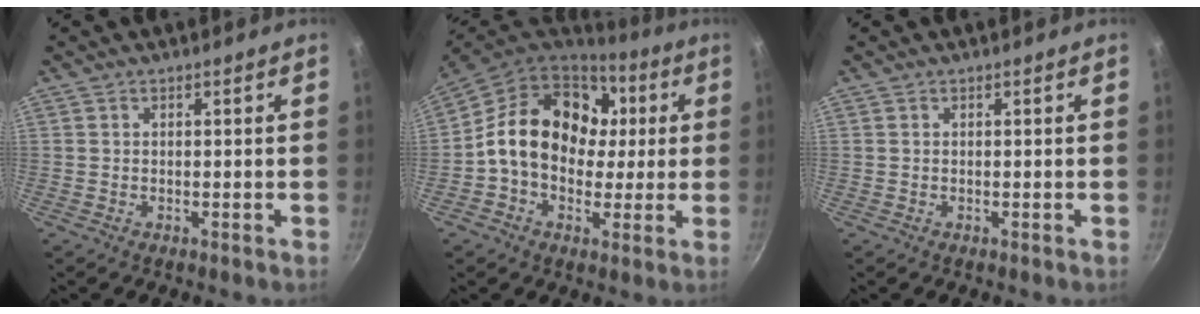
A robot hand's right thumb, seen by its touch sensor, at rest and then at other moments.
{"total": 19.7, "force": [2.4, 15.2, 12.2], "torque": [-0.171, 0.029, 0.030]}
{"total": 0.0}